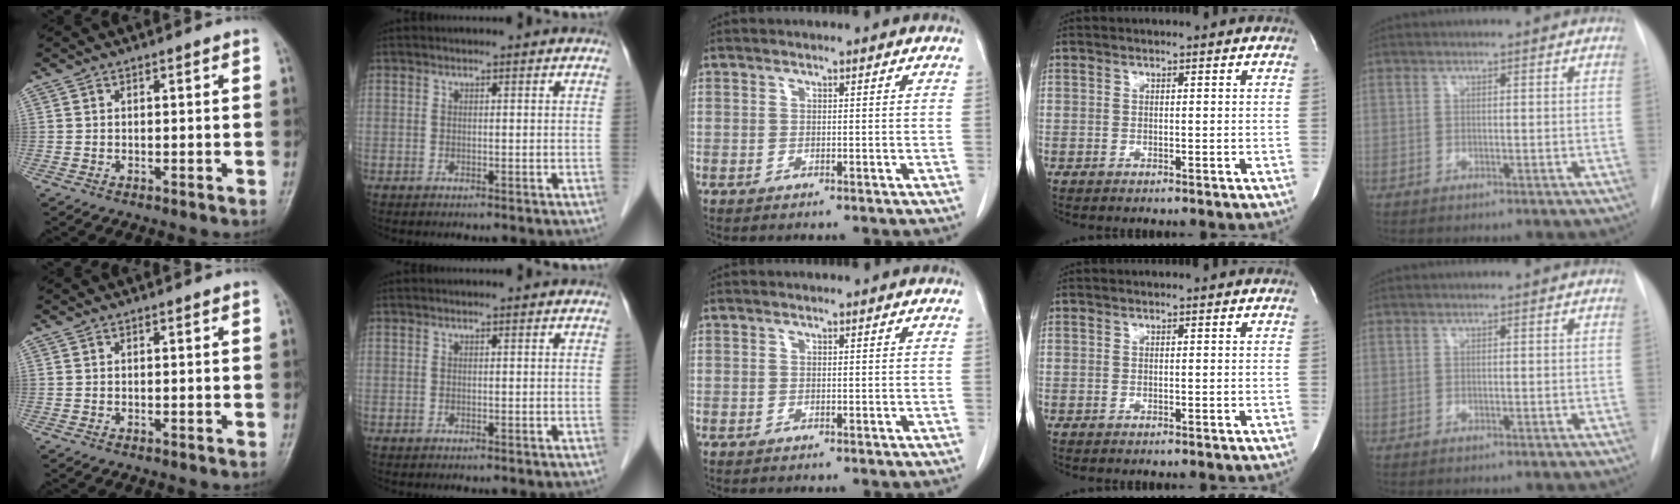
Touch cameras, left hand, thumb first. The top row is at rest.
{}